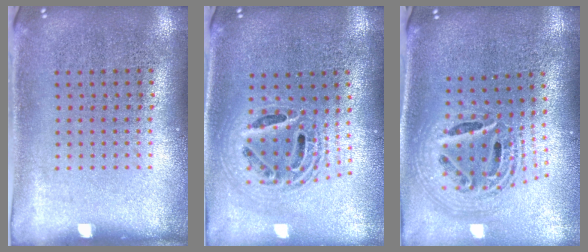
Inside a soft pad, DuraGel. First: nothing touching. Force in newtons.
{"total": 2.0, "press": 1.6, "slide": 1.3}
{"total": 2.3, "press": 1.7, "slide": 1.5}